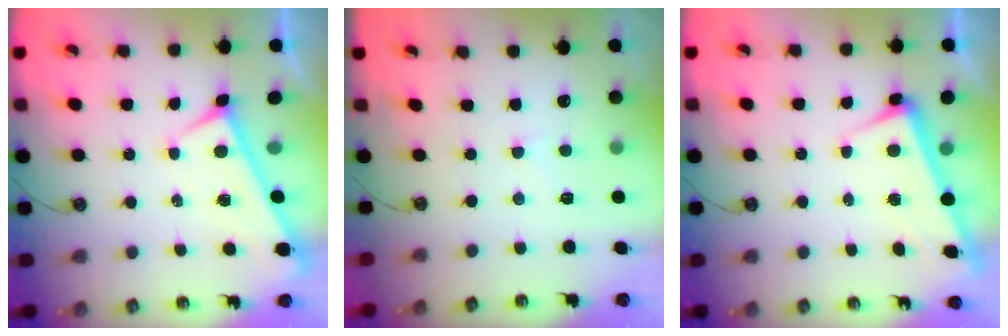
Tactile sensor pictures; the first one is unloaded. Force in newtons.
{"total": 1.6, "press": 1.4, "slide": 0.7}
{"total": 2.5, "press": 2.4, "slide": 0.6}